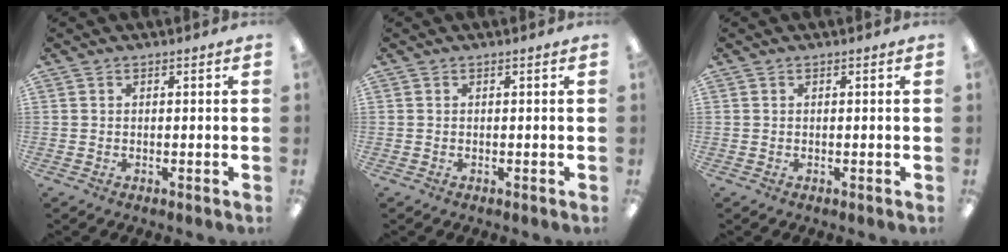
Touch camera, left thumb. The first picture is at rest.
{"total": 0.0}
{"total": 0.0}